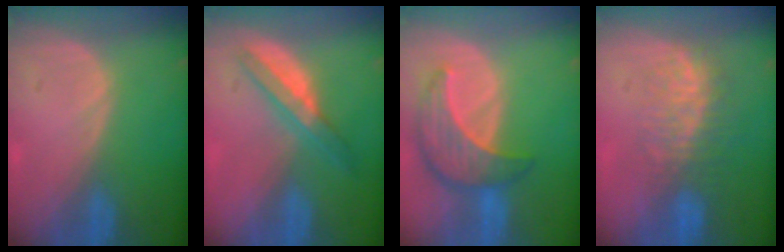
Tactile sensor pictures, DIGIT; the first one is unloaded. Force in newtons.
{"total": 5.1, "press": 5.0, "slide": 1.1}
{"total": 8.6, "press": 7.7, "slide": 3.7}
{"total": 7.7, "press": 7.1, "slide": 3.1}